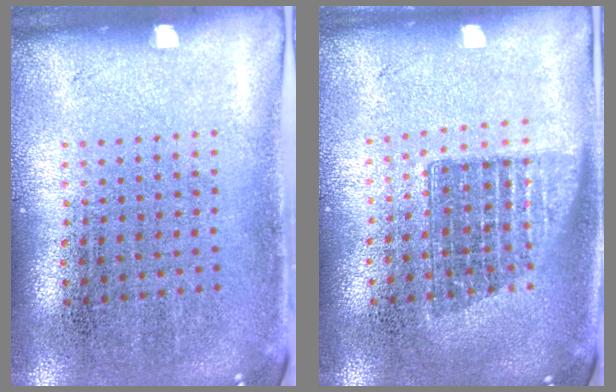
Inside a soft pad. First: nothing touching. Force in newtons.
{"total": 1.4, "press": 1.2, "slide": 0.8}